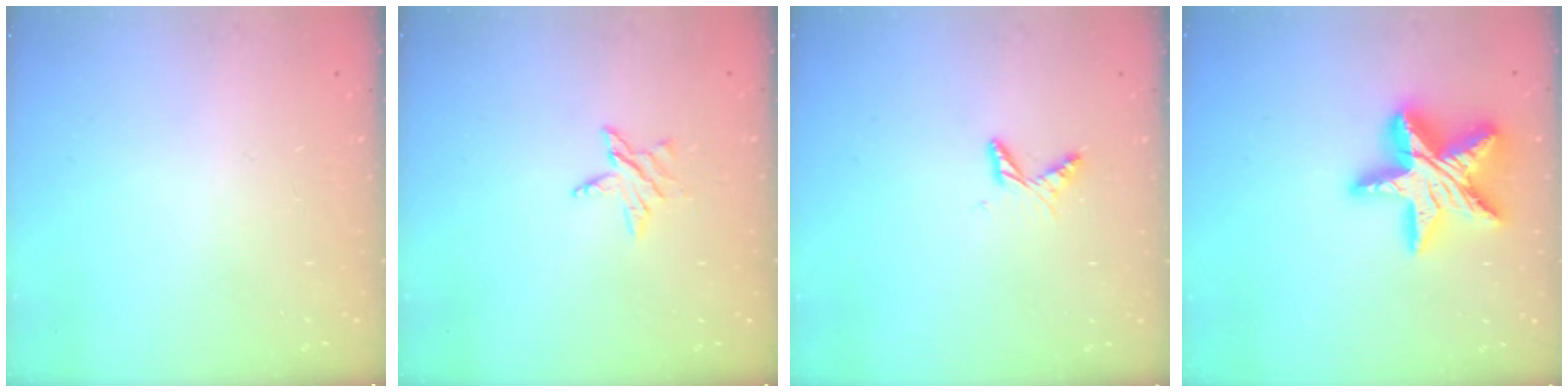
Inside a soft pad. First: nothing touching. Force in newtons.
{"total": 5.0, "press": 4.9, "slide": 0.6}
{"total": 5.9, "press": 5.9, "slide": 0.5}
{"total": 22.2, "press": 22.1, "slide": 1.9}